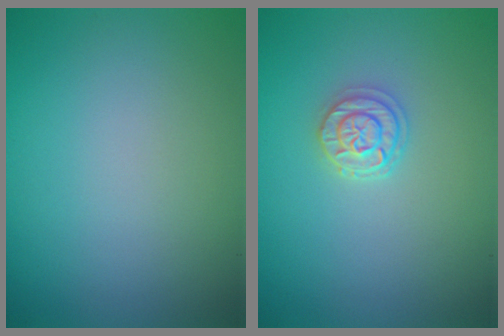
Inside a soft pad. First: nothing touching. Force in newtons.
{"total": 2.2, "press": 2.0, "slide": 0.8}